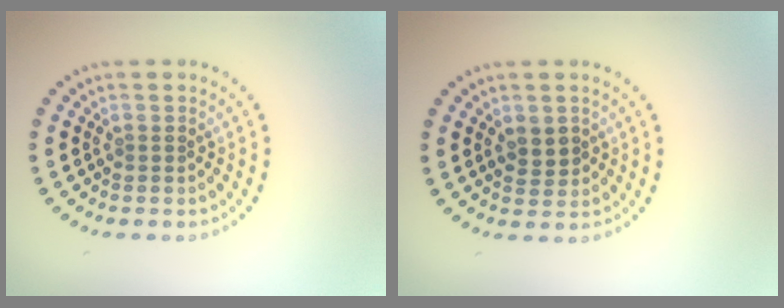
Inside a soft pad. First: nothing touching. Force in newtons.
{"total": 1.3, "press": 1.2, "slide": 0.6}